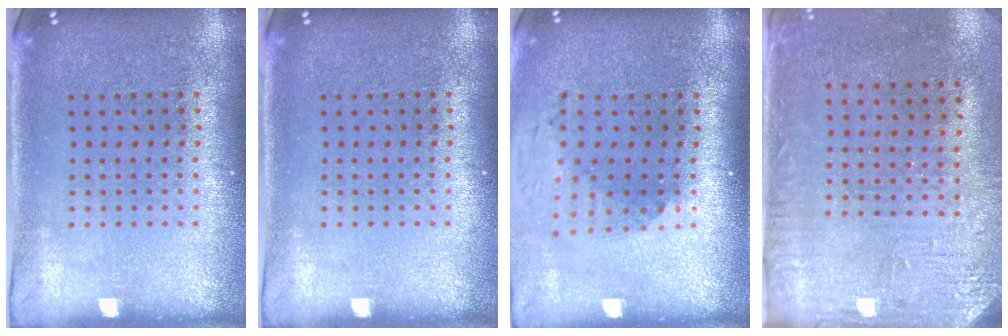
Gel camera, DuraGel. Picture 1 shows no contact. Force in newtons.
{"total": 0.0}
{"total": 1.9, "press": 1.4, "slide": 1.3}
{"total": 3.2, "press": 2.6, "slide": 1.8}